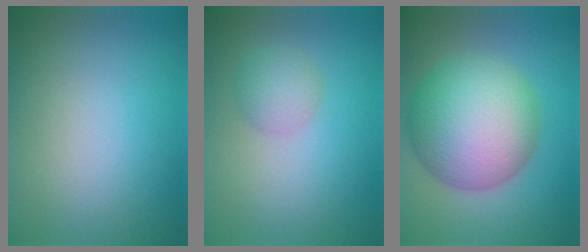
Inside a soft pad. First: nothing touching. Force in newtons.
{"total": 2.3, "press": 2.3, "slide": 0.0}
{"total": 11.5, "press": 11.5, "slide": 0.3}